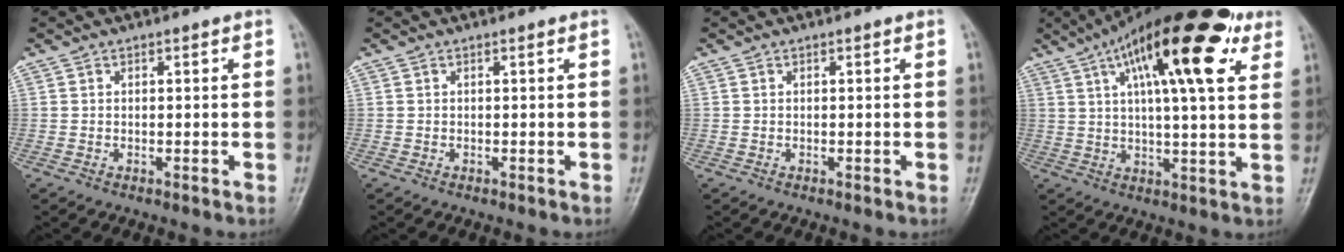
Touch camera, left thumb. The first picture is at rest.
{"total": 0.0}
{"total": 0.0}
{"total": 22.0, "force": [10.3, 6.5, 18.3], "torque": [-0.273, 0.002, 0.158]}